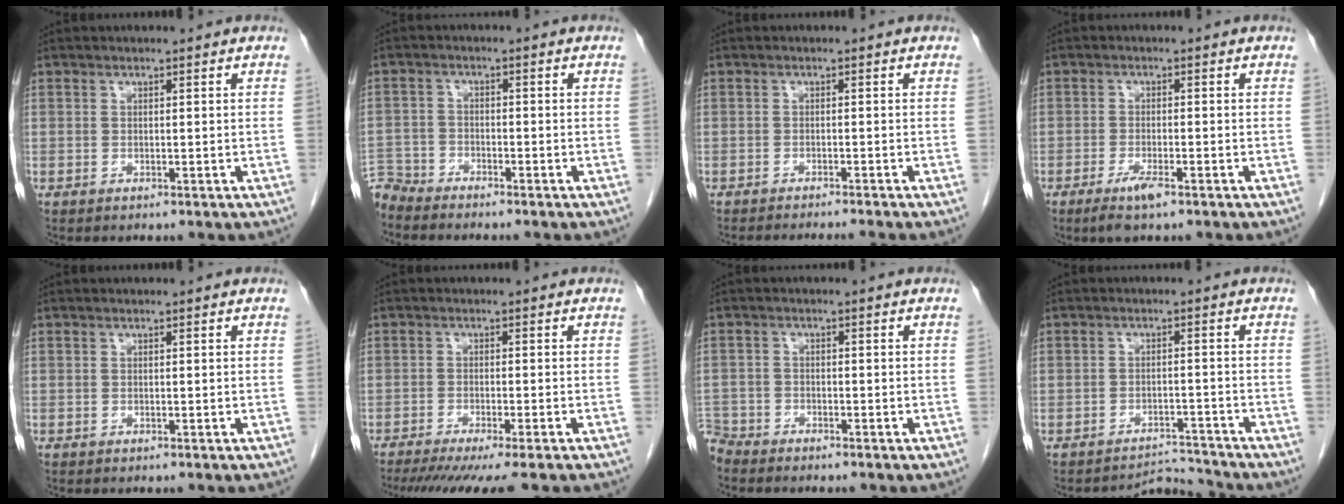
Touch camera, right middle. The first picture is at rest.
{"total": 4.8, "force": [-4.7, 0.8, -0.4], "torque": [0.012, -0.007, -0.091]}
{"total": 6.0, "force": [-5.4, -0.9, 2.3], "torque": [-0.015, -0.012, -0.076]}
{"total": 3.5, "force": [-2.2, 0.5, 2.6], "torque": [-0.055, -0.006, -0.040]}
{"total": 0.0}
{"total": 11.0, "force": [-9.3, -0.5, 5.7], "torque": [-0.060, -0.030, -0.138]}
{"total": 3.5, "force": [-3.4, 0.8, -0.3], "torque": [0.005, -0.008, -0.067]}
{"total": 3.7, "force": [-3.3, -0.4, -1.7], "torque": [0.036, 0.008, -0.047]}